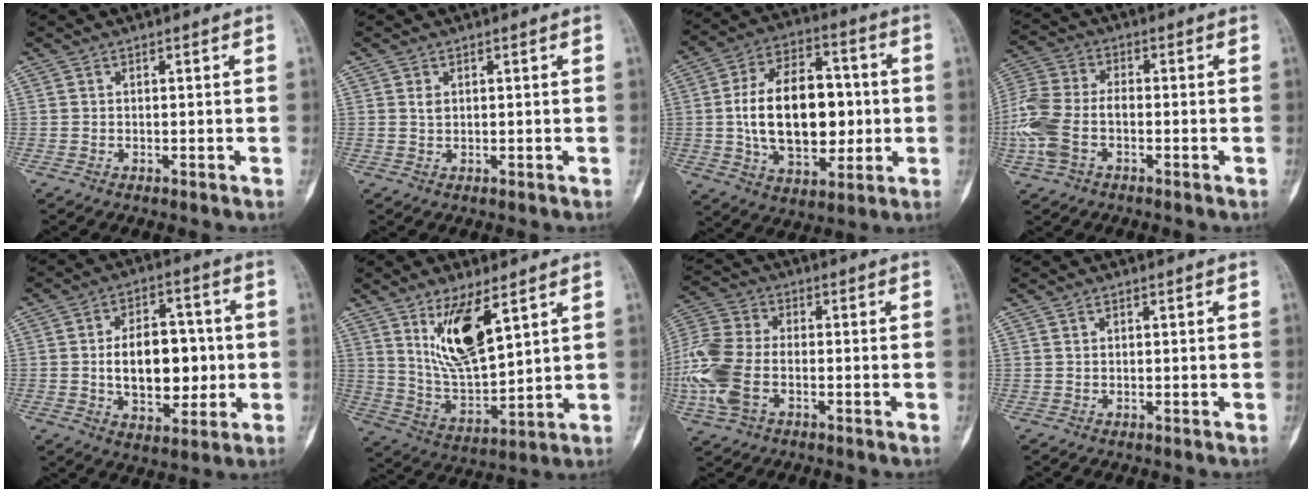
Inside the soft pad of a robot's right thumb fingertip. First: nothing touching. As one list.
[{"total": 1.3, "force": [0.4, 0.9, 0.8], "torque": [-0.007, 0.001, 0.009]}, {"total": 20.5, "force": [-0.1, 12.5, 16.3], "torque": [-0.241, 0.018, 0.006]}, {"total": 11.5, "force": [-2.9, 7.1, 8.5], "torque": [-0.203, 0.024, -0.064]}, {"total": 14.6, "force": [-0.4, 9.0, 11.5], "torque": [-0.144, 0.015, 0.002]}, {"total": 13.9, "force": [6.6, 5.1, 11.1], "torque": [-0.187, -0.041, 0.141]}, {"total": 13.7, "force": [-3.2, 8.6, 10.2], "torque": [-0.243, 0.013, -0.068]}, {"total": 0.7, "force": [0.4, 0.5, 0.4], "torque": [-0.008, -0.001, 0.007]}]